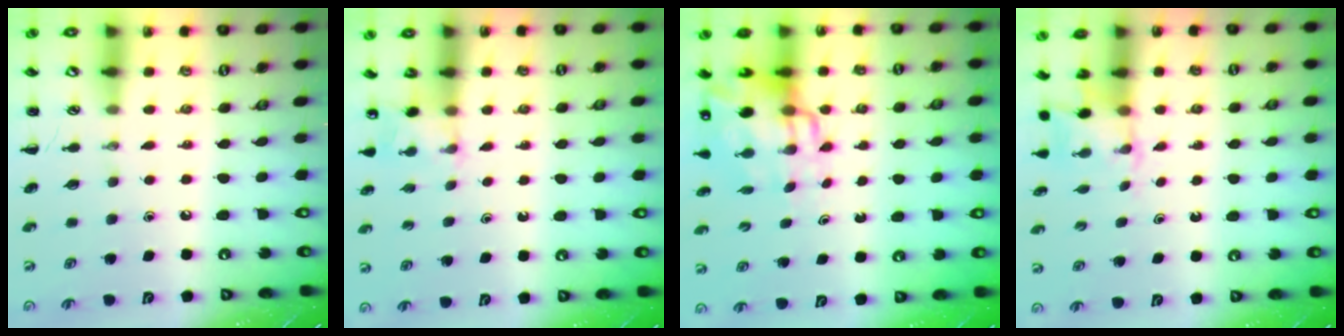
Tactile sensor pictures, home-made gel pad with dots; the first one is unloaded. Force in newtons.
{"total": 2.0, "press": 1.9, "slide": 0.6}
{"total": 10.6, "press": 10.1, "slide": 3.2}
{"total": 2.6, "press": 2.5, "slide": 0.6}